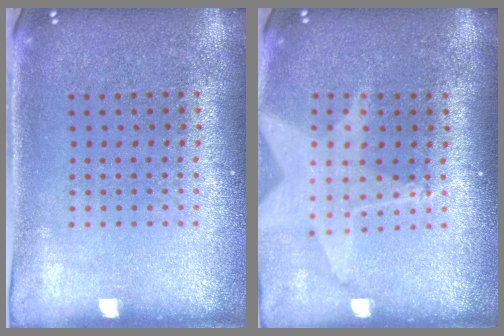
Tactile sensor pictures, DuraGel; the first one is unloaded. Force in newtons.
{"total": 2.0, "press": 1.6, "slide": 1.2}